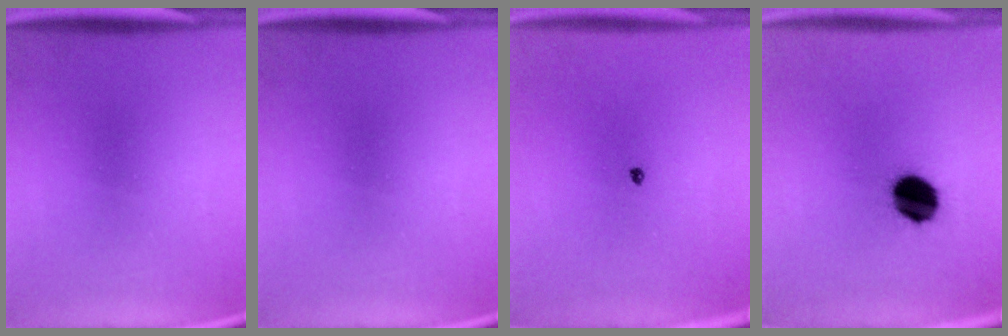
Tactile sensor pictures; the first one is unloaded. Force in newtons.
{"total": 0.0}
{"total": 0.6}
{"total": 10.8}